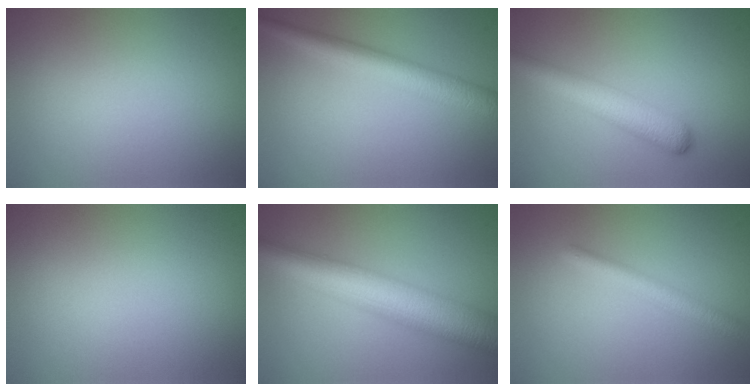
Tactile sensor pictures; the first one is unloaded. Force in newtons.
{"total": 4.4, "press": 4.4, "slide": 0.1}
{"total": 4.7, "press": 4.6, "slide": 0.1}
{"total": 0.0}
{"total": 9.7, "press": 9.6, "slide": 0.4}
{"total": 2.7, "press": 2.7, "slide": 0.1}